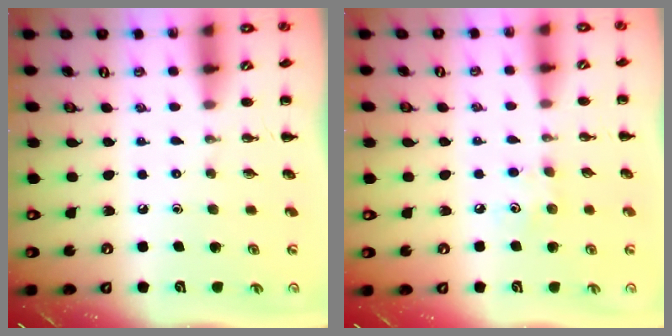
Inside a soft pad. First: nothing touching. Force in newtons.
{"total": 5.0, "press": 4.9, "slide": 1.0}